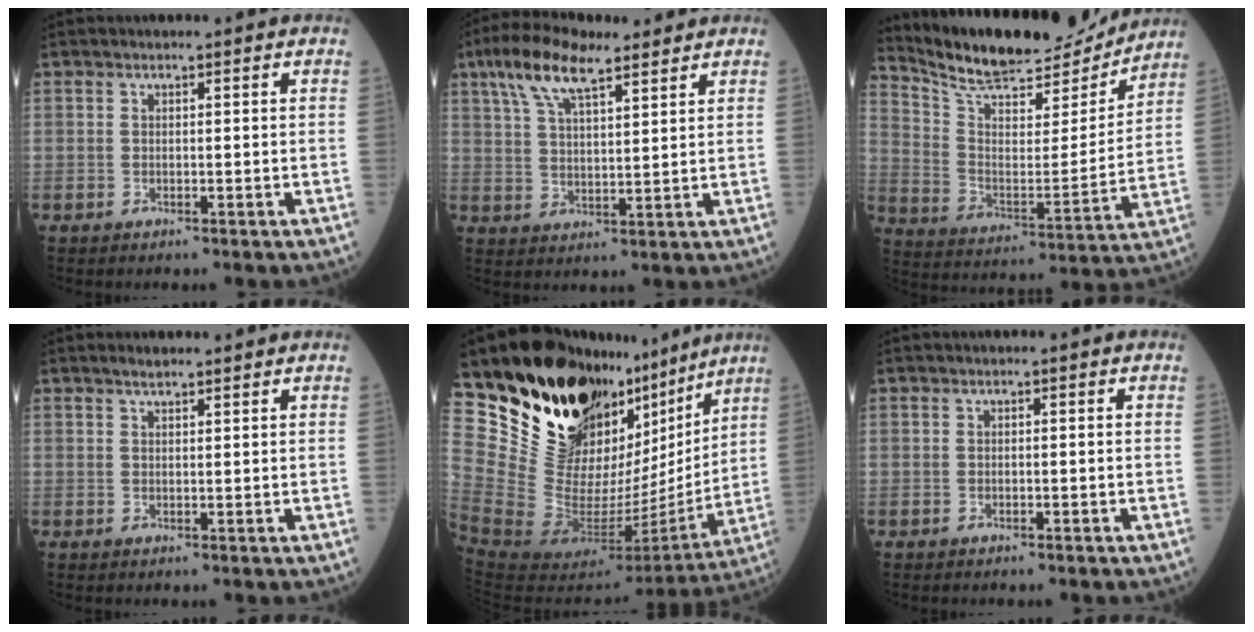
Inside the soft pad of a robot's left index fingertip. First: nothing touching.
{"total": 10.3, "force": [6.9, 3.1, 7.1], "torque": [-0.142, 0.029, 0.128]}
{"total": 18.8, "force": [17.5, 3.9, 5.4], "torque": [-0.101, -0.020, 0.276]}
{"total": 2.1, "force": [1.9, 0.3, 1.0], "torque": [-0.019, 0.013, 0.031]}
{"total": 30.4, "force": [22.1, 12.5, 16.7], "torque": [-0.275, -0.013, 0.357]}
{"total": 0.0}